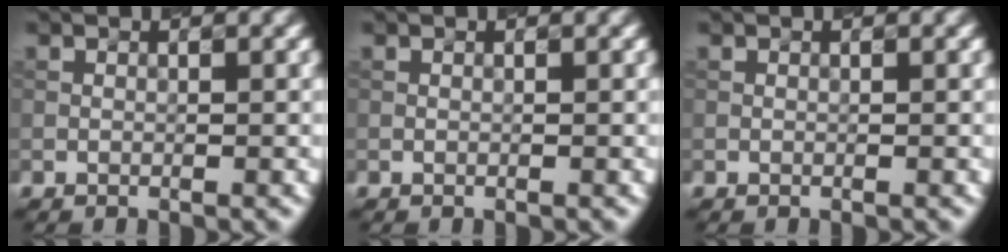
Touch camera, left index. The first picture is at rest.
{"total": 0.0}
{"total": 0.0}